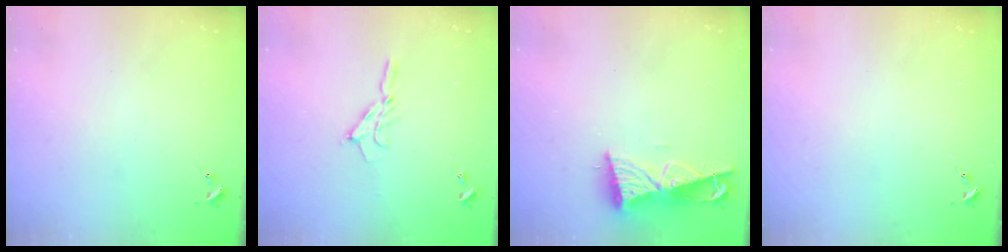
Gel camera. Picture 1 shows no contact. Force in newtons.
{"total": 6.5, "press": 6.5, "slide": 0.7}
{"total": 8.5, "press": 8.4, "slide": 1.0}
{"total": 0.0}